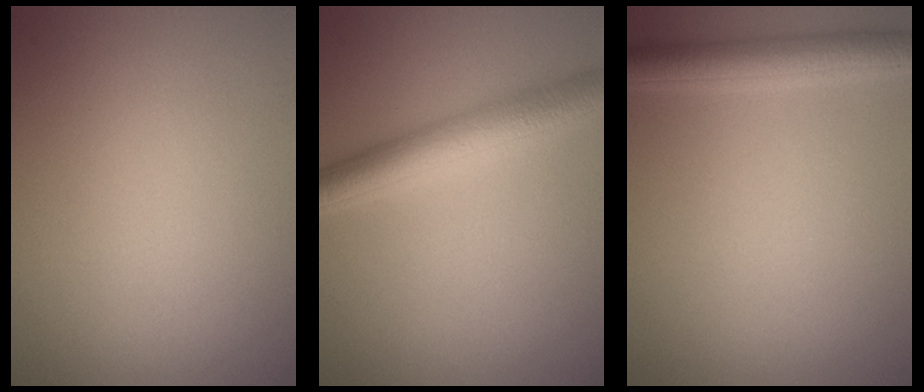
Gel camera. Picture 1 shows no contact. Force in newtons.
{"total": 4.7, "press": 4.7, "slide": 0.1}
{"total": 3.5, "press": 3.5, "slide": 0.1}